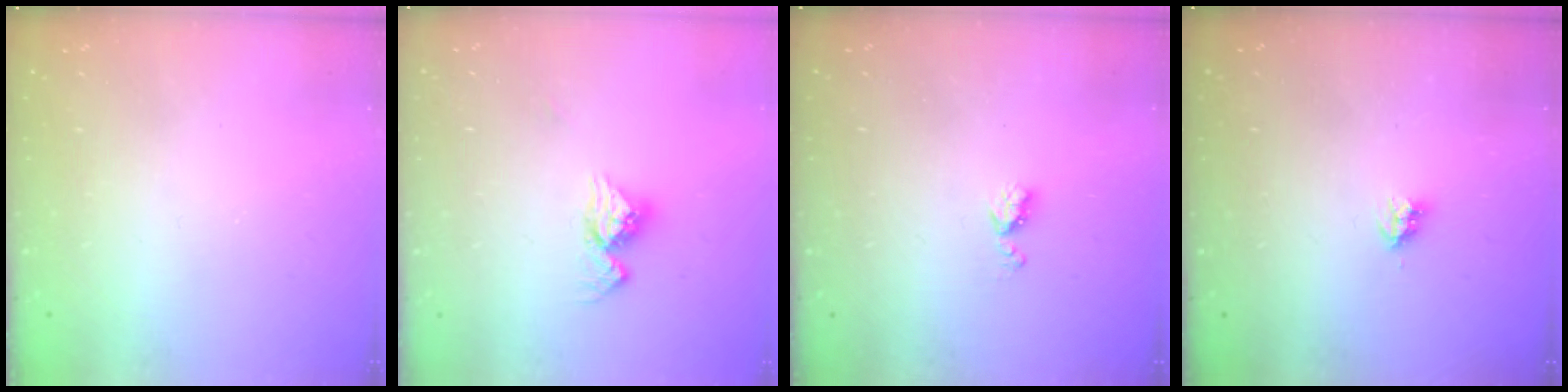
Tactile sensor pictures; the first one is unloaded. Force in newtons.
{"total": 11.1, "press": 11.0, "slide": 0.9}
{"total": 4.5, "press": 4.5, "slide": 0.5}
{"total": 3.6, "press": 3.6, "slide": 0.1}